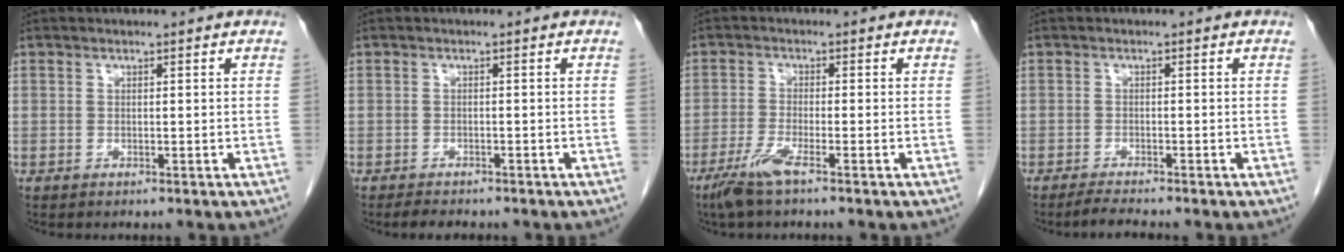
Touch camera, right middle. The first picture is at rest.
{"total": 2.8, "force": [-2.4, 1.0, 1.1], "torque": [-0.024, -0.006, -0.032]}
{"total": 4.3, "force": [-2.9, 0.1, 3.2], "torque": [-0.071, -0.011, -0.062]}
{"total": 2.4, "force": [-2.2, -0.2, 0.9], "torque": [-0.025, -0.010, -0.041]}